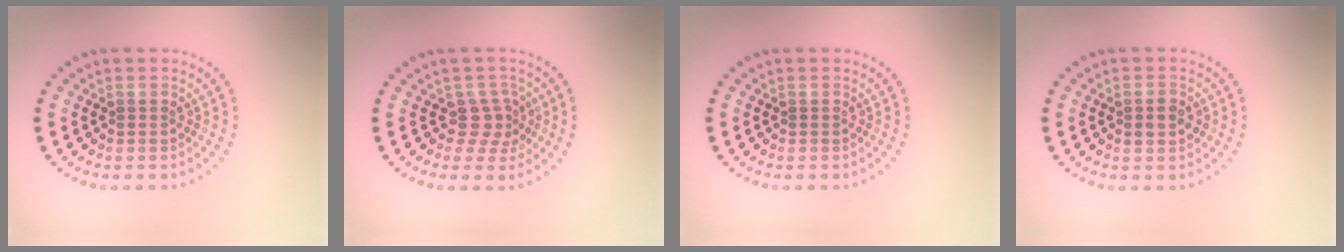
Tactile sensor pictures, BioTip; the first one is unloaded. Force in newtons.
{"total": 2.2, "press": 1.6, "slide": 1.6}
{"total": 0.0}
{"total": 2.2, "press": 2.2, "slide": 0.2}